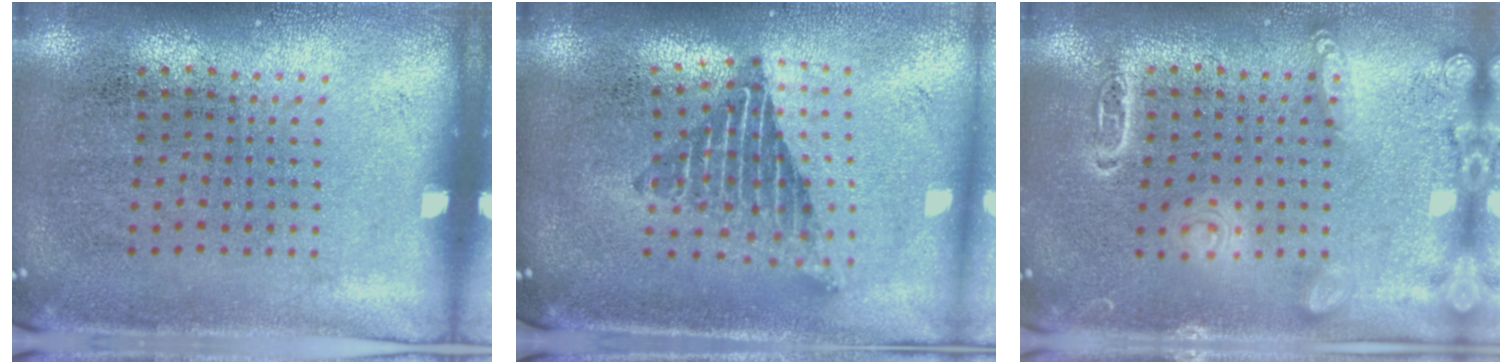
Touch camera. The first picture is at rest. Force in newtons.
{"total": 2.1, "press": 1.6, "slide": 1.3}
{"total": 2.8, "press": 2.8, "slide": 0.2}